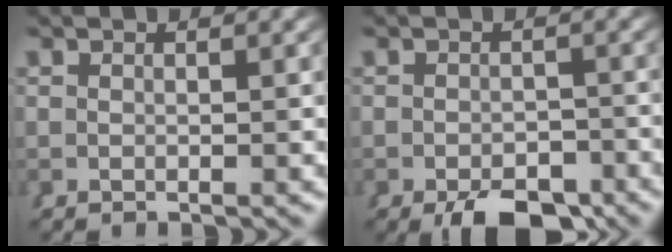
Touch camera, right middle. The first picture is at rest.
{"total": 4.2, "force": [-3.3, 1.5, 2.1], "torque": [-0.025, -0.017, -0.049]}